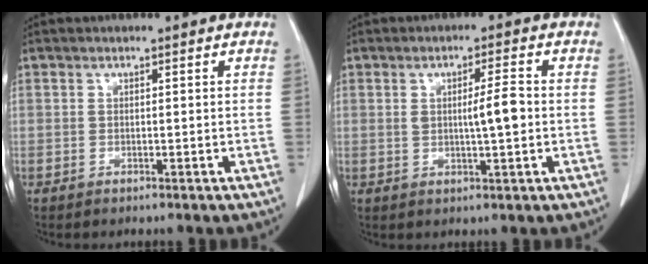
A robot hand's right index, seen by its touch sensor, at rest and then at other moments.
{"total": 4.6, "force": [0.1, 0.4, 4.5], "torque": [-0.074, 0.001, 0.002]}